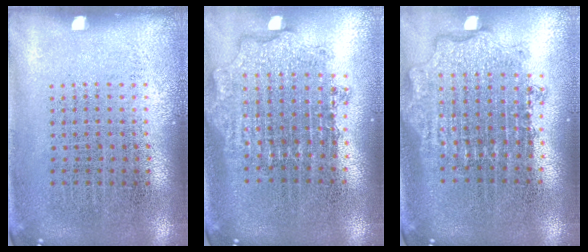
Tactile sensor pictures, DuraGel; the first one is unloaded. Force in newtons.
{"total": 1.9, "press": 1.5, "slide": 1.2}
{"total": 1.8, "press": 1.5, "slide": 1.1}